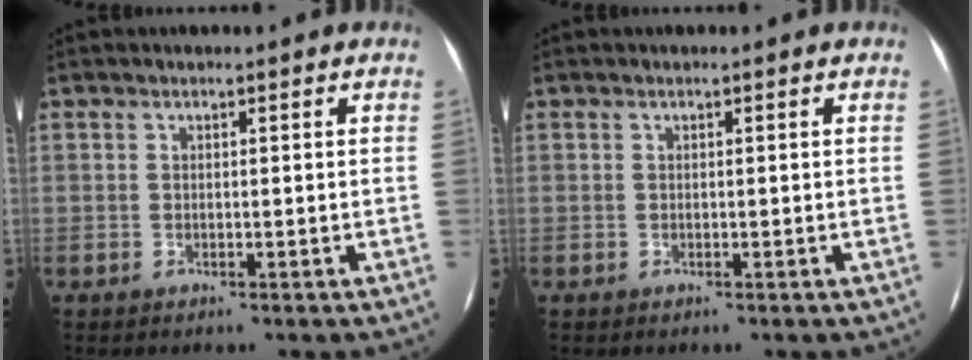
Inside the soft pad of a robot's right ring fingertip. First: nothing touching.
{"total": 0.0}